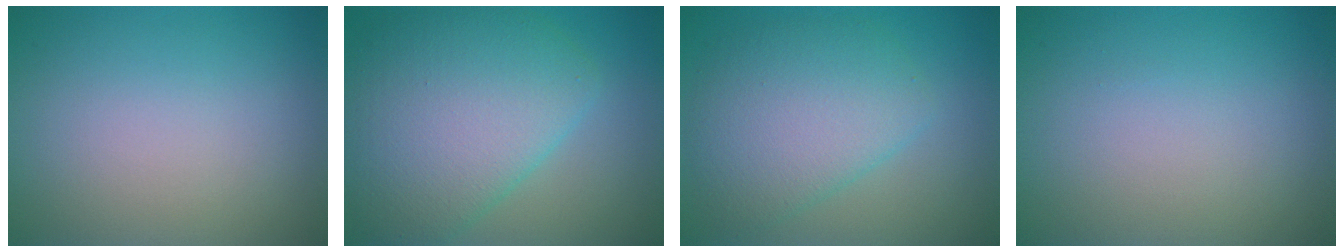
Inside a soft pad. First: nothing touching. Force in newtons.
{"total": 8.9, "press": 8.9, "slide": 0.2}
{"total": 5.9, "press": 5.9, "slide": 0.1}
{"total": 0.0}